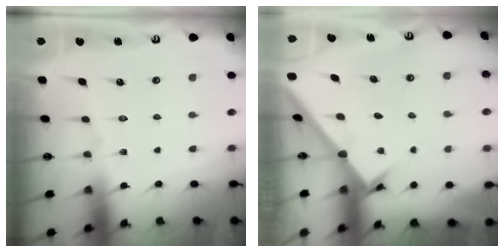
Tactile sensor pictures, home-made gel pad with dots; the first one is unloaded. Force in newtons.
{"total": 1.7, "press": 1.7, "slide": 0.1}